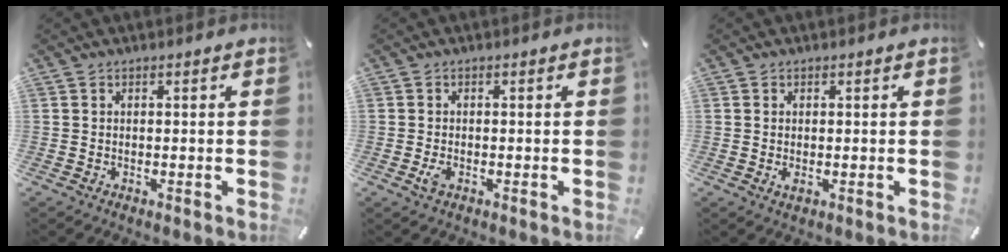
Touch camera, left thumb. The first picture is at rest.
{"total": 2.0, "force": [-0.8, 1.0, 1.6], "torque": [-0.041, -0.005, -0.016]}
{"total": 1.4, "force": [-0.1, 0.6, 1.2], "torque": [-0.031, -0.004, -0.003]}